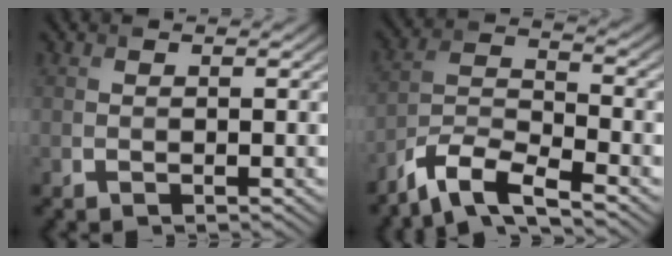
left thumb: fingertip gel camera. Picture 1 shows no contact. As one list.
[{"total": 7.5, "force": [-6.0, 1.7, 4.2], "torque": [-0.089, -0.005, -0.128]}]